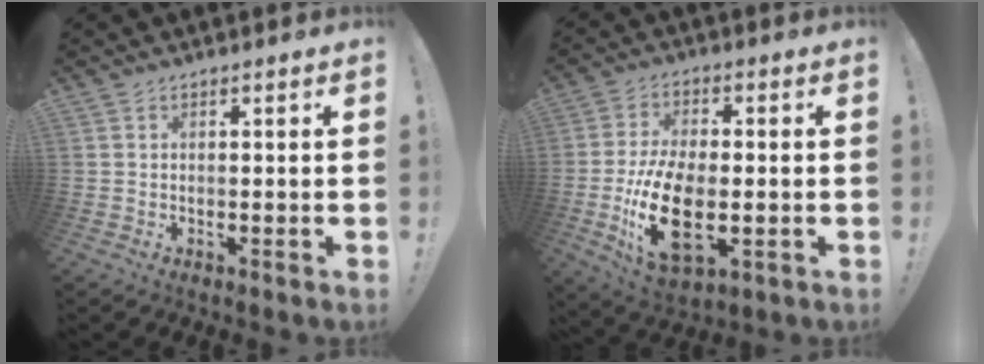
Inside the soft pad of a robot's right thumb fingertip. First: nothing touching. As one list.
[{"total": 17.1, "force": [-3.7, 9.6, 13.6], "torque": [-0.258, 0.000, -0.058]}]